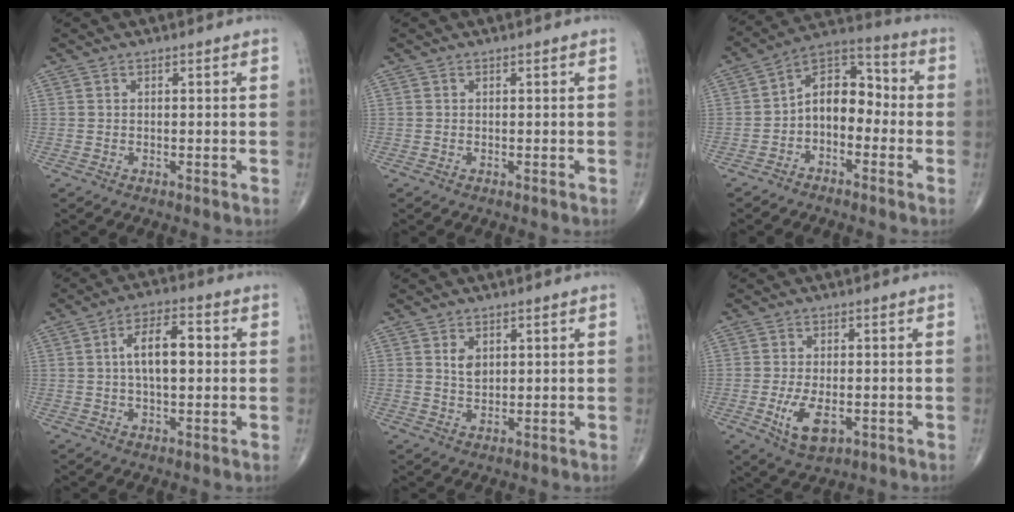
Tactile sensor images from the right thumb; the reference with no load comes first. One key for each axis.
{"total": 0.0}
{"total": 10.3, "fx": -2.1, "fy": 6.7, "fz": 7.5, "tx": -0.086, "ty": 0.048, "tz": -0.055}
{"total": 8.8, "fx": 0.7, "fy": 4.1, "fz": 7.8, "tx": -0.121, "ty": 0.016, "tz": 0.006}
{"total": 3.0, "fx": 1.0, "fy": 2.0, "fz": 2.0, "tx": -0.025, "ty": -0.008, "tz": 0.021}
{"total": 6.9, "fx": -2.0, "fy": 3.6, "fz": 5.6, "tx": -0.100, "ty": -0.005, "tz": -0.027}